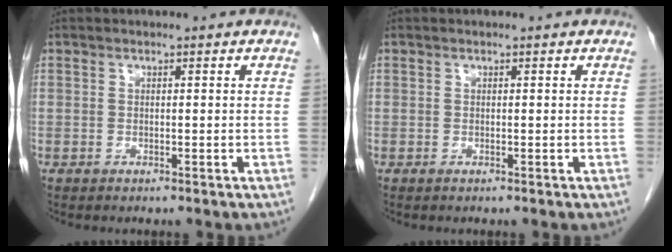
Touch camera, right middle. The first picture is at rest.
{"total": 0.0}